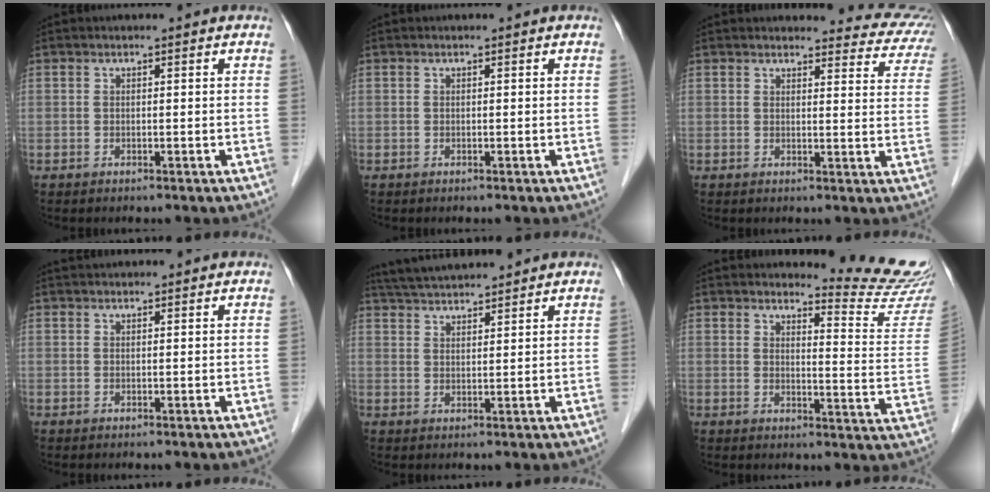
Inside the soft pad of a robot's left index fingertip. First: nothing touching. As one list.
[{"total": 0.0}, {"total": 12.2, "force": [11.6, 3.4, 2.2], "torque": [0.019, -0.033, 0.089]}, {"total": 2.9, "force": [2.8, 0.4, 0.6], "torque": [-0.010, 0.032, 0.042]}, {"total": 8.1, "force": [7.6, 0.4, 2.7], "torque": [-0.055, 0.035, 0.129]}, {"total": 12.0, "force": [11.9, -1.2, 0.9], "torque": [-0.010, -0.115, 0.128]}]